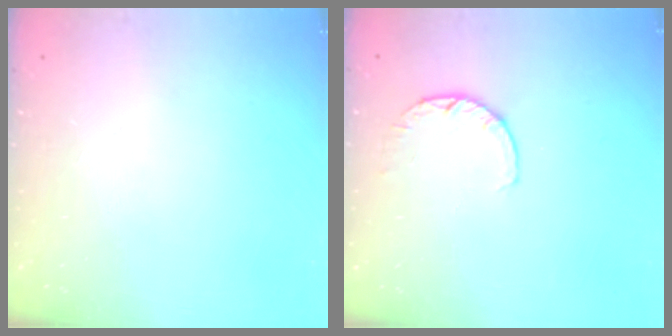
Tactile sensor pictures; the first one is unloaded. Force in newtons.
{"total": 3.0, "press": 2.9, "slide": 0.4}